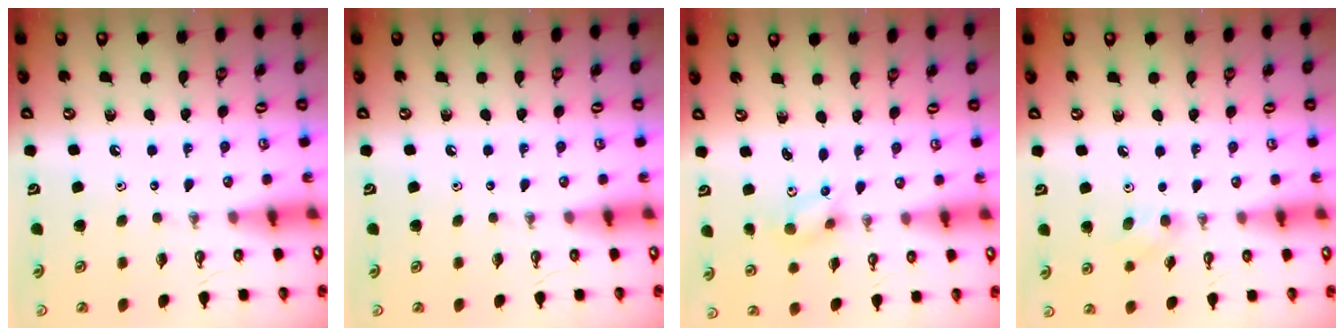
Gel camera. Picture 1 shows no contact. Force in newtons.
{"total": 0.0}
{"total": 2.5, "press": 2.3, "slide": 0.9}
{"total": 7.9, "press": 7.0, "slide": 3.6}